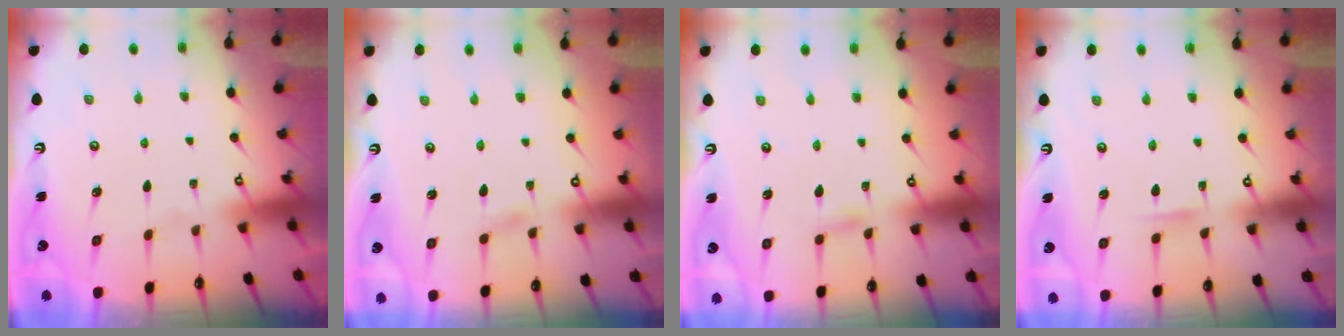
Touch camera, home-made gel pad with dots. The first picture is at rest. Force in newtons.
{"total": 1.1, "press": 1.1, "slide": 0.1}
{"total": 2.8, "press": 2.8, "slide": 0.3}
{"total": 2.7, "press": 2.7, "slide": 0.3}